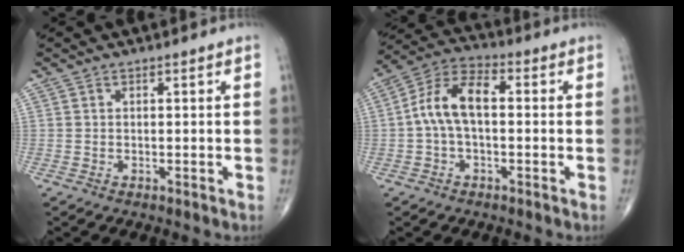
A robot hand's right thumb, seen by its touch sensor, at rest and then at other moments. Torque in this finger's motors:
{"motor_torque": [0.10, 0.10, 0.23, -0.22, 0.14]}